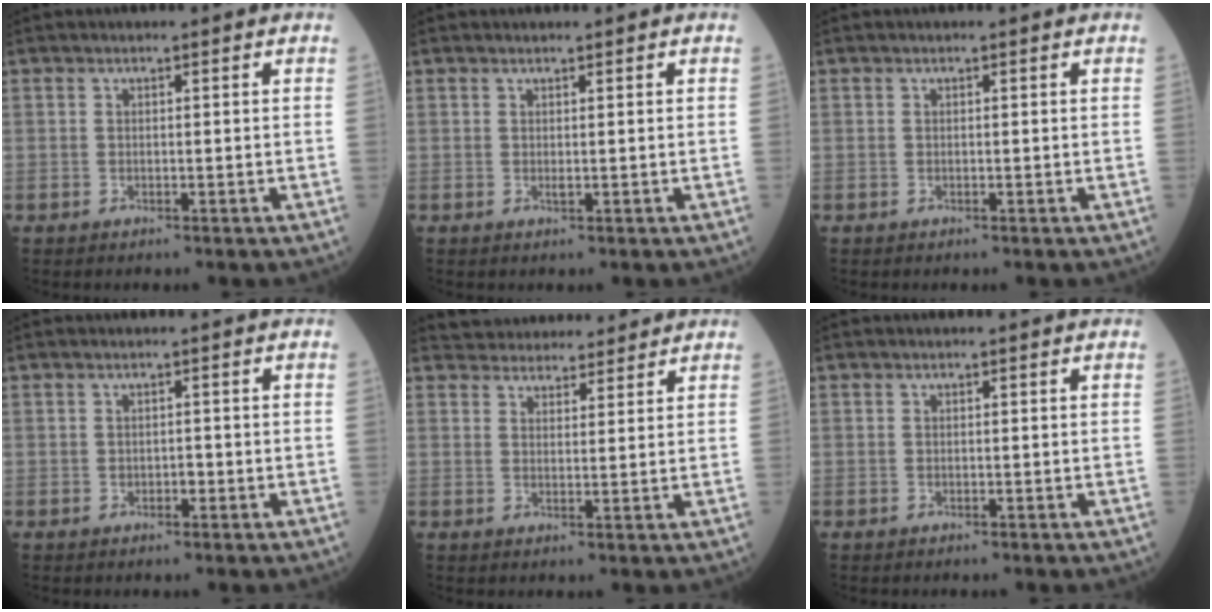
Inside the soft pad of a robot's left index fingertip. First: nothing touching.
{"total": 1.3, "force": [0.9, 0.3, 0.9], "torque": [-0.020, 0.002, 0.016]}
{"total": 0.0}
{"total": 0.8, "force": [-0.4, 0.6, 0.4], "torque": [-0.008, -0.002, -0.006]}
{"total": 9.3, "force": [8.8, 2.6, 1.5], "torque": [-0.015, 0.019, 0.122]}
{"total": 0.0}